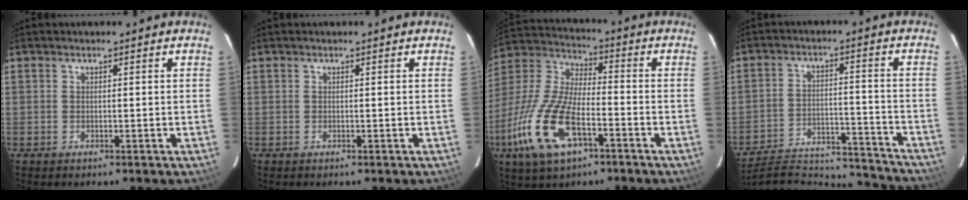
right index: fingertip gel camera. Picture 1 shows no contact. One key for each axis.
{"total": 0.0}
{"total": 18.1, "fx": -7.9, "fy": 7.5, "fz": 14.4, "tx": -0.326, "ty": -0.019, "tz": -0.154}
{"total": 22.7, "fx": -21.3, "fy": 5.1, "fz": 6.0, "tx": -0.118, "ty": 0.014, "tz": -0.285}